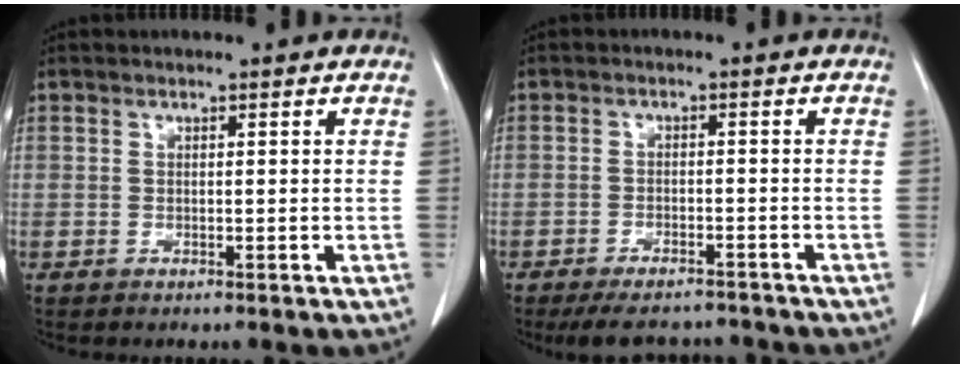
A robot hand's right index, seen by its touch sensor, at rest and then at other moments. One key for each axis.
{"total": 8.3, "fx": -7.5, "fy": 2.6, "fz": 2.3, "tx": -0.031, "ty": -0.002, "tz": -0.104}